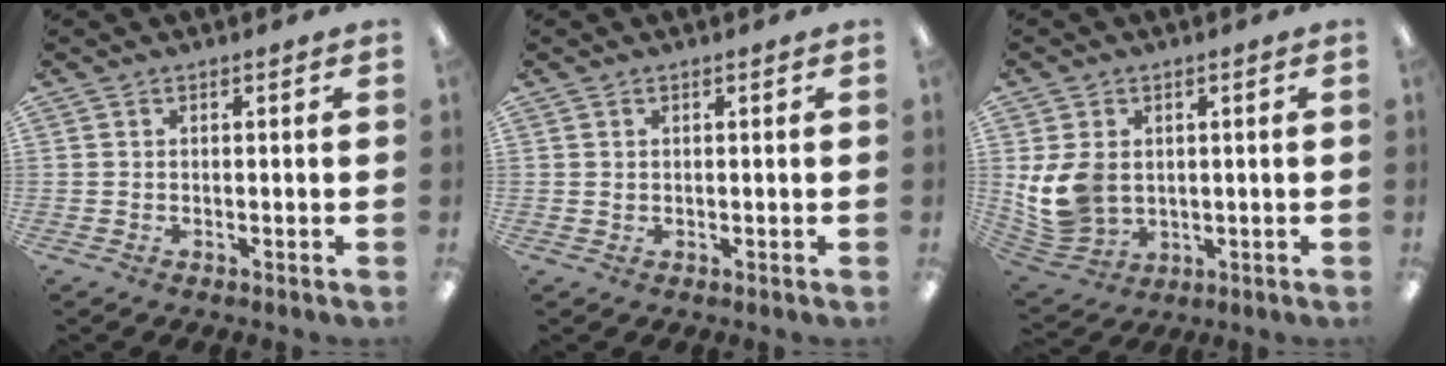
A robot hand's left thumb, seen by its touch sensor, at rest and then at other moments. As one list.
[{"total": 0.8, "force": [0.6, 0.4, 0.2], "torque": [-0.005, 0.000, 0.012]}, {"total": 10.6, "force": [1.2, 8.2, 6.5], "torque": [-0.160, 0.004, 0.027]}]